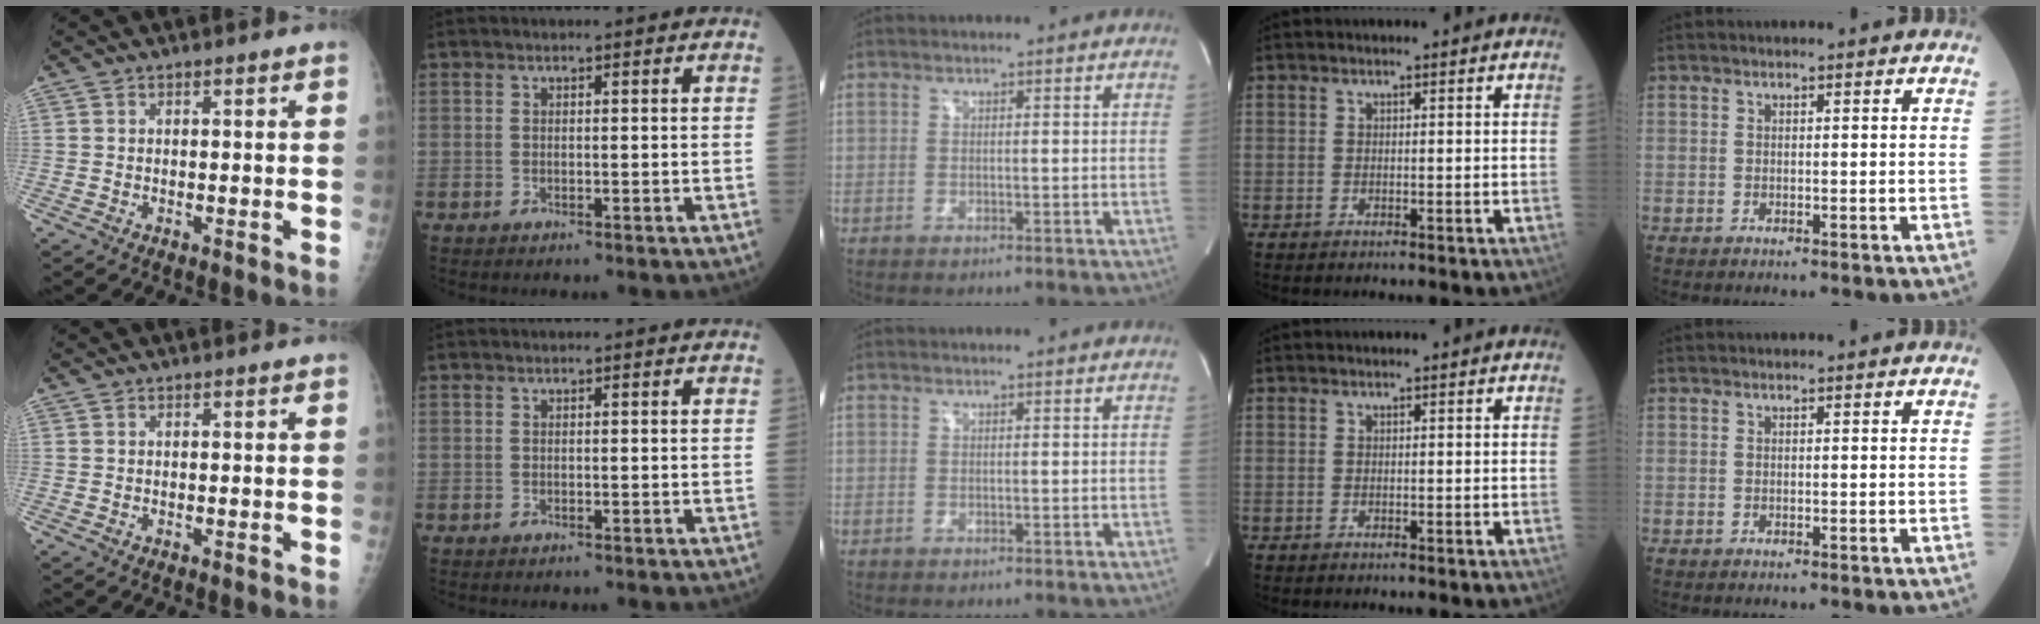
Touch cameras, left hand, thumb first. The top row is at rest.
{}